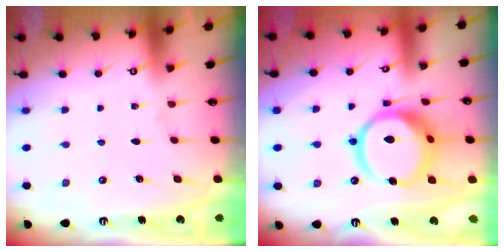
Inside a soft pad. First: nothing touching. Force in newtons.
{"total": 16.7, "press": 16.6, "slide": 1.9}